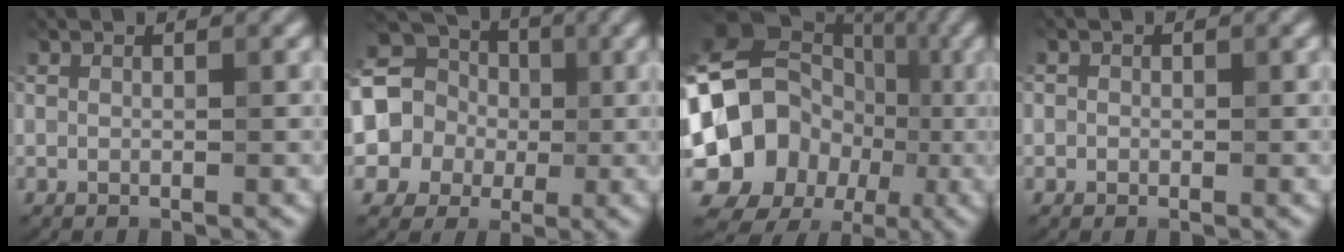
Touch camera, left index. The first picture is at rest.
{"total": 10.5, "force": [0.2, 9.6, 4.1], "torque": [-0.096, 0.022, -0.035]}
{"total": 14.9, "force": [-2.8, 13.0, 6.6], "torque": [-0.130, 0.014, -0.070]}
{"total": 0.8, "force": [0.1, 0.8, 0.1], "torque": [0.007, -0.004, -0.004]}